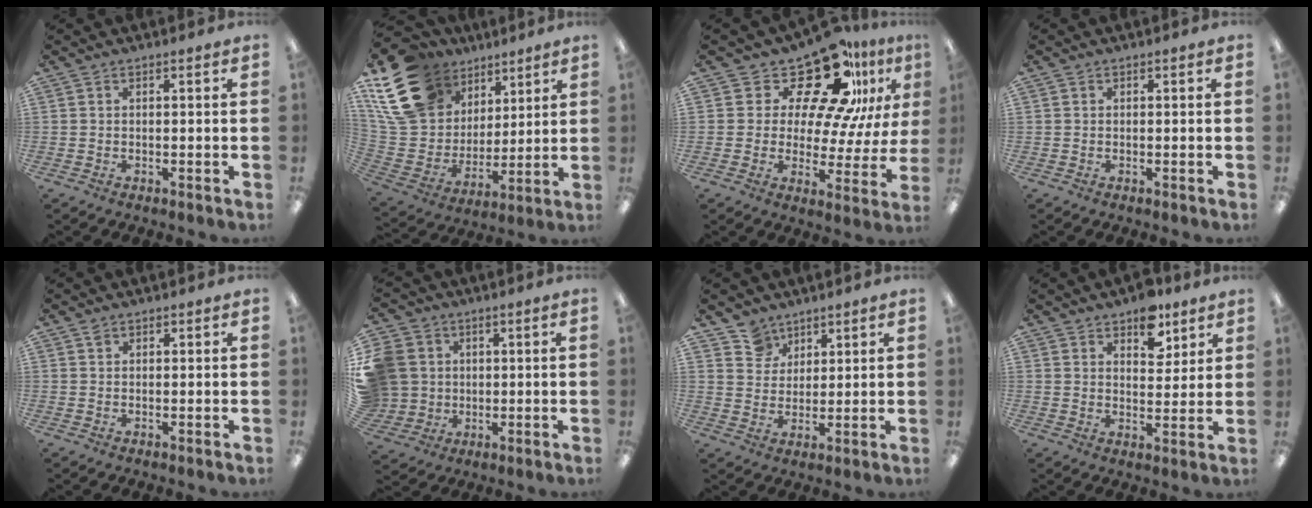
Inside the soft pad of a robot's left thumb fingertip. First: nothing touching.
{"total": 21.2, "force": [11.4, 14.9, 10.0], "torque": [-0.198, -0.047, 0.225]}
{"total": 19.6, "force": [13.8, 8.3, 11.2], "torque": [-0.182, -0.096, 0.234]}
{"total": 0.0}
{"total": 0.9, "force": [0.6, 0.6, 0.3], "torque": [-0.006, 0.002, 0.012]}
{"total": 11.0, "force": [2.5, 10.3, 2.9], "torque": [-0.094, 0.001, 0.057]}
{"total": 6.5, "force": [4.8, 4.4, 0.1], "torque": [-0.013, -0.023, 0.092]}
{"total": 8.5, "force": [6.0, 4.7, 3.8], "torque": [-0.037, -0.027, 0.101]}